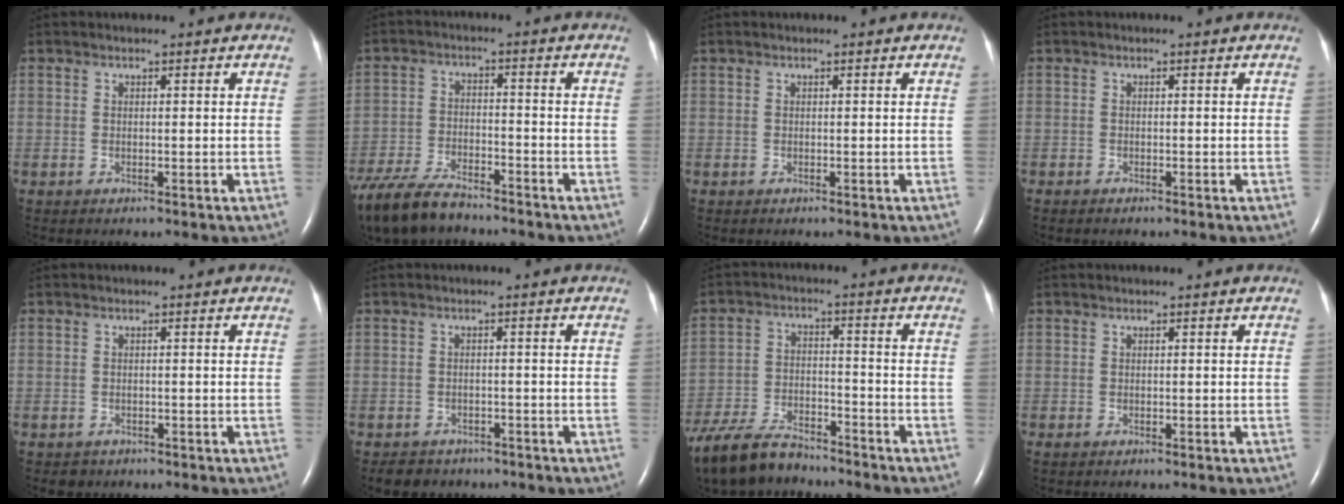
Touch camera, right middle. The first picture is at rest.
{"total": 12.0, "force": [-10.0, 3.3, 5.8], "torque": [-0.113, -0.026, -0.172]}
{"total": 0.0}
{"total": 0.7, "force": [-0.6, 0.1, 0.4], "torque": [-0.015, -0.003, -0.007]}
{"total": 1.2, "force": [-0.8, 0.8, -0.1], "torque": [-0.004, 0.002, -0.010]}
{"total": 3.6, "force": [-2.9, 2.2, 0.2], "torque": [-0.015, 0.004, -0.040]}
{"total": 13.2, "force": [-11.2, 4.1, 5.5], "torque": [-0.109, -0.015, -0.193]}
{"total": 0.0}